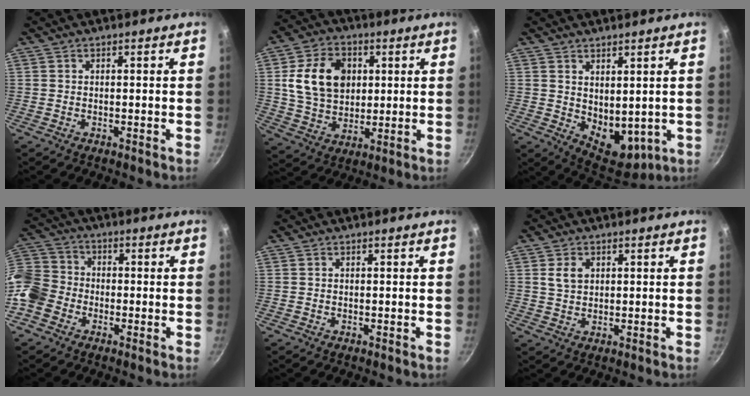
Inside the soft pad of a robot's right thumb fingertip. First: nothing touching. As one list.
[{"total": 13.2, "force": [2.8, 10.1, 8.1], "torque": [-0.120, 0.000, 0.049]}, {"total": 9.0, "force": [1.8, 5.6, 6.8], "torque": [-0.070, -0.032, 0.051]}, {"total": 10.9, "force": [-4.2, 8.8, 4.9], "torque": [-0.081, 0.043, -0.104]}, {"total": 0.0}, {"total": 3.7, "force": [1.2, 2.7, 2.3], "torque": [-0.031, -0.001, 0.024]}]